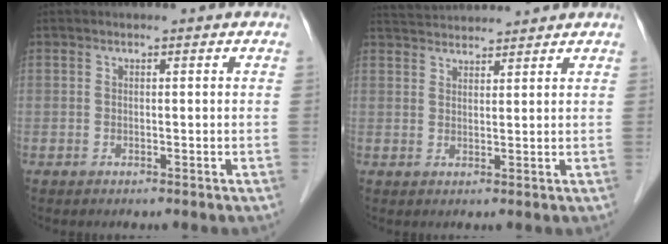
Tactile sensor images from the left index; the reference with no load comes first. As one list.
[{"total": 7.0, "force": [6.9, 0.4, 1.6], "torque": [-0.034, 0.038, 0.111]}]